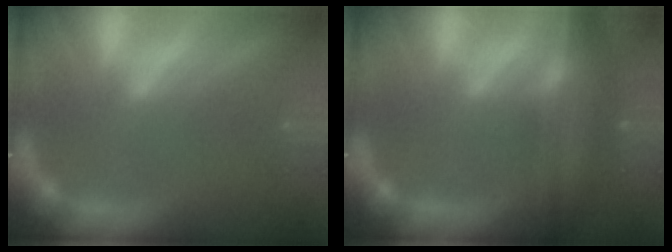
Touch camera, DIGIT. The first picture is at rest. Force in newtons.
{"total": 9.0}